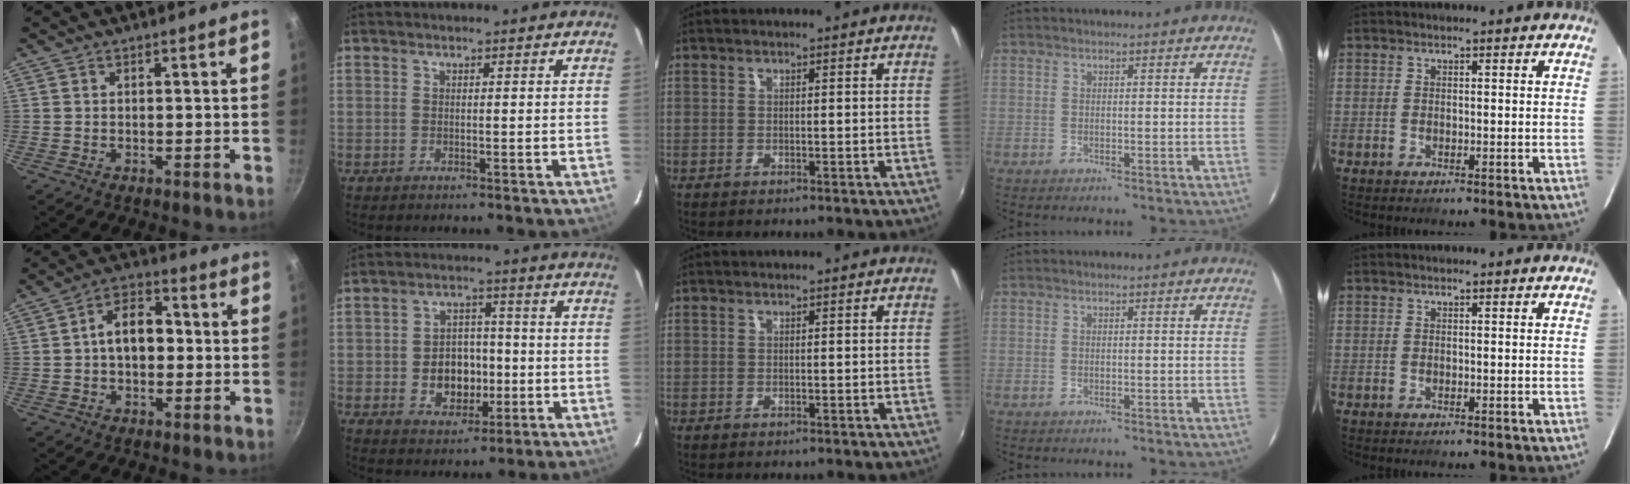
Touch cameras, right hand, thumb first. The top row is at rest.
{"thumb": {"total": 8.6, "force": [0.0, 5.8, 6.4], "torque": [-0.067, 0.028, -0.011]}, "index": {"total": 9.0, "force": [-1.7, 7.1, 5.3], "torque": [-0.113, 0.015, -0.012]}}